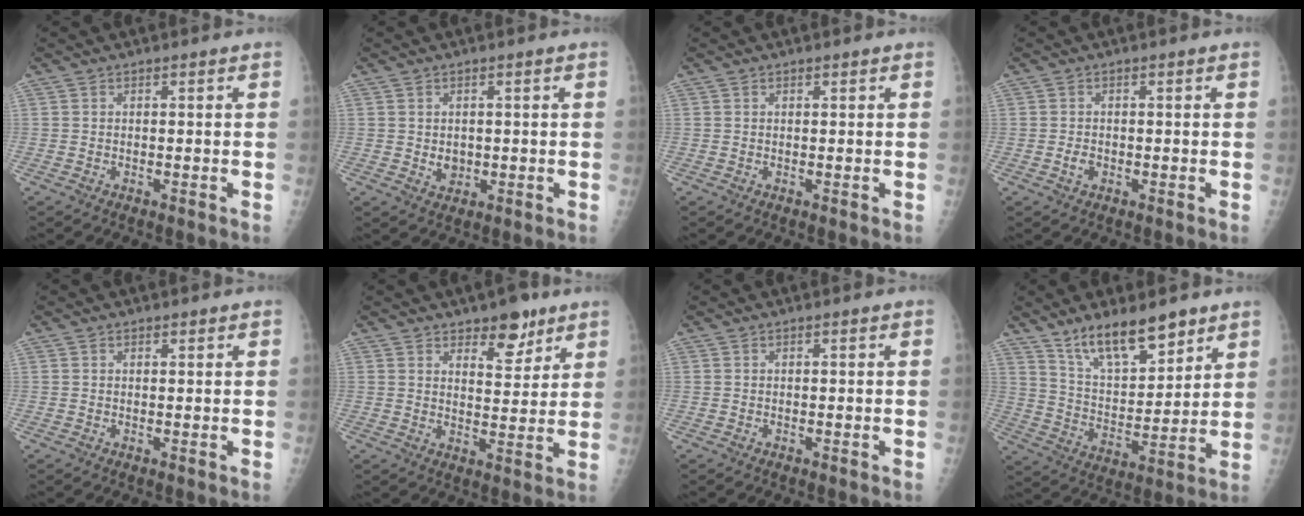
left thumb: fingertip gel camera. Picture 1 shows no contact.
{"total": 2.5, "force": [0.1, 2.1, 1.3], "torque": [-0.011, -0.002, 0.008]}
{"total": 0.0}
{"total": 1.7, "force": [-0.5, 1.3, 1.0], "torque": [-0.014, 0.002, -0.009]}
{"total": 0.6, "force": [0.4, 0.3, 0.2], "torque": [0.000, -0.003, 0.005]}
{"total": 7.7, "force": [5.2, 3.7, 4.3], "torque": [-0.031, -0.034, 0.077]}
{"total": 0.0}
{"total": 13.9, "force": [10.1, 5.2, 8.0], "torque": [-0.104, -0.067, 0.187]}